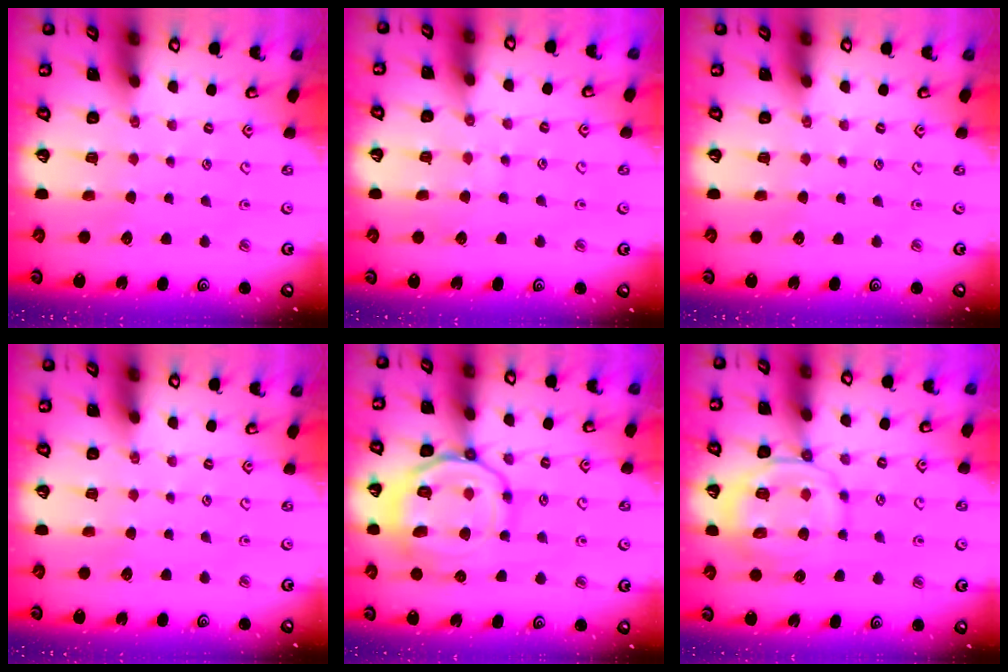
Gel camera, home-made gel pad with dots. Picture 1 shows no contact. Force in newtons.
{"total": 6.2, "press": 6.2, "slide": 0.6}
{"total": 0.0}
{"total": 0.0}
{"total": 16.5, "press": 16.5, "slide": 1.7}
{"total": 11.0, "press": 10.9, "slide": 1.3}